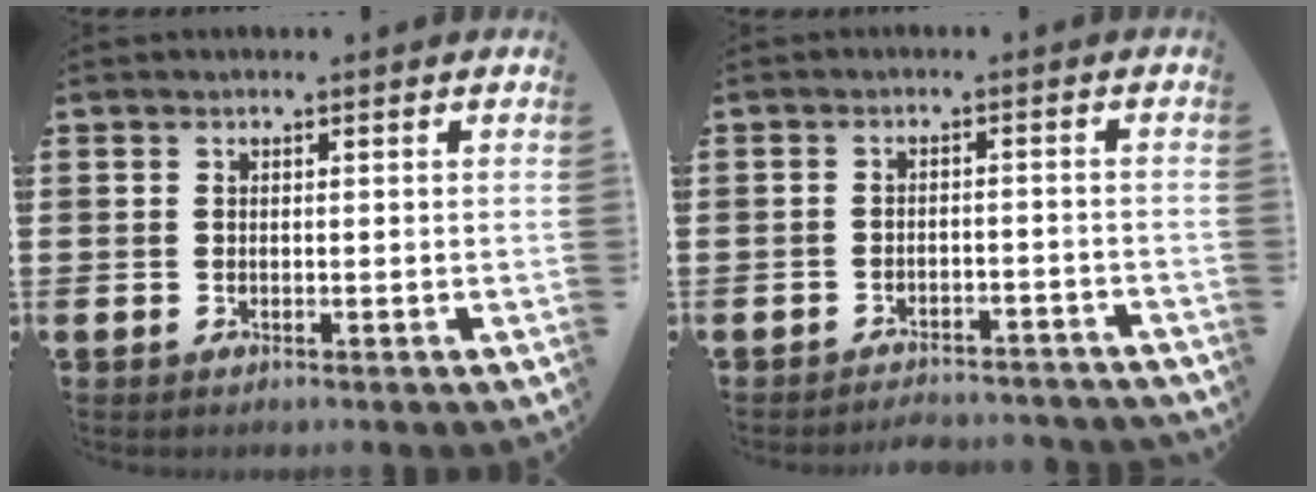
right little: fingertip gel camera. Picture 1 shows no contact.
{"total": 2.5, "force": [-2.5, 0.0, -0.1], "torque": [-0.005, 0.005, -0.054]}